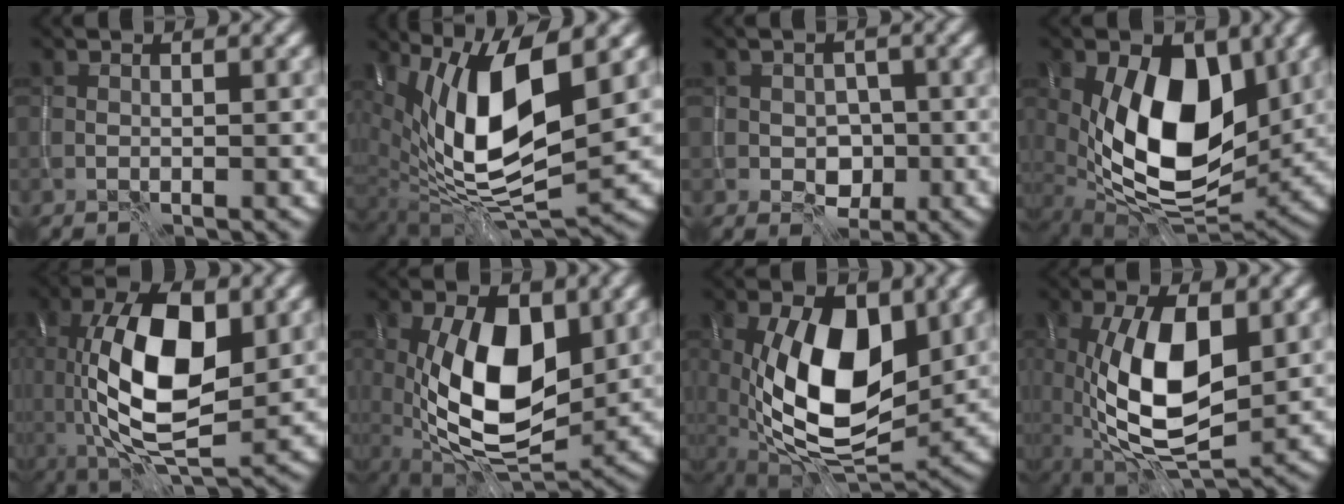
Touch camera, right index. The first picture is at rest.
{"total": 12.0, "force": [2.7, 4.2, 10.9], "torque": [-0.189, -0.008, 0.048]}
{"total": 2.7, "force": [-0.7, 2.2, 1.4], "torque": [-0.016, -0.003, -0.009]}
{"total": 11.3, "force": [1.0, 6.3, 9.3], "torque": [-0.156, -0.008, 0.017]}
{"total": 11.8, "force": [0.6, 5.4, 10.5], "torque": [-0.177, 0.003, 0.011]}
{"total": 11.3, "force": [0.2, 5.6, 9.8], "torque": [-0.169, -0.005, 0.004]}
{"total": 12.2, "force": [0.6, 6.2, 10.5], "torque": [-0.183, -0.005, 0.011]}
{"total": 10.5, "force": [-0.3, 4.7, 9.4], "torque": [-0.183, -0.005, -0.006]}